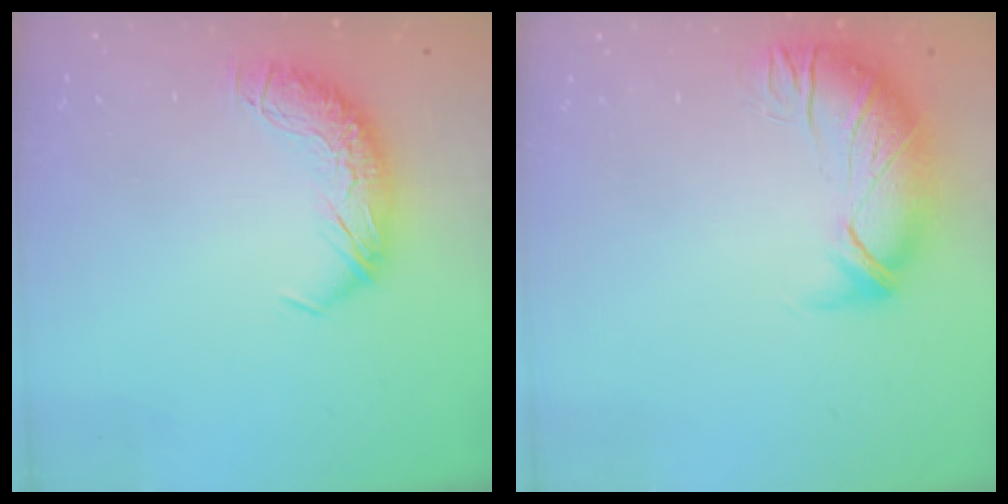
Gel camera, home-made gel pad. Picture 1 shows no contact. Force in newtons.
{"total": 2.9, "press": 1.4, "slide": 2.5}